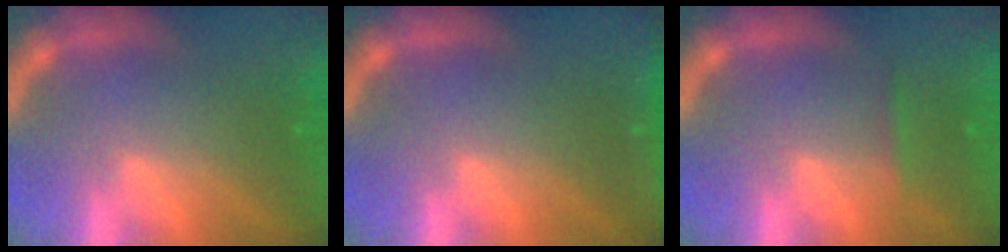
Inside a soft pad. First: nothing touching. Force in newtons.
{"total": 4.5}
{"total": 0.9}